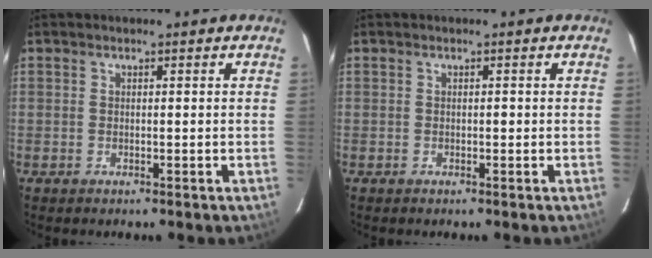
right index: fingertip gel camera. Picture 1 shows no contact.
{"total": 0.6, "force": [-0.1, 0.3, 0.5], "torque": [-0.009, 0.000, -0.003]}